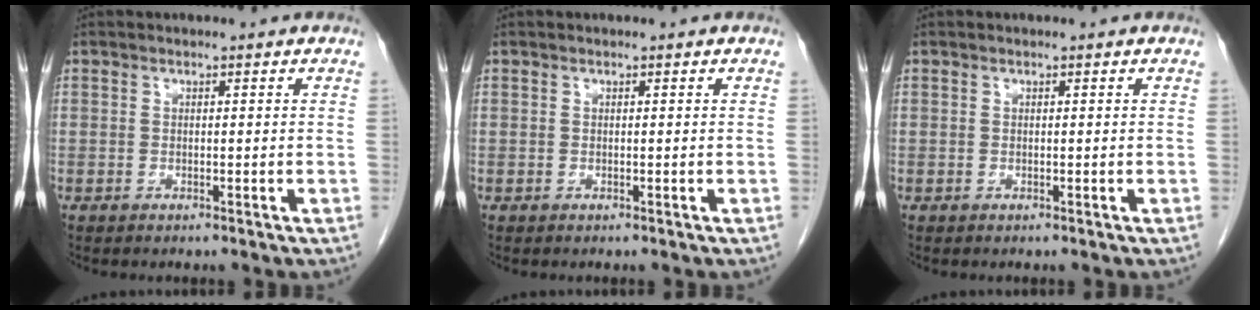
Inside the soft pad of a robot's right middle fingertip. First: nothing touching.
{"total": 0.0}
{"total": 0.0}